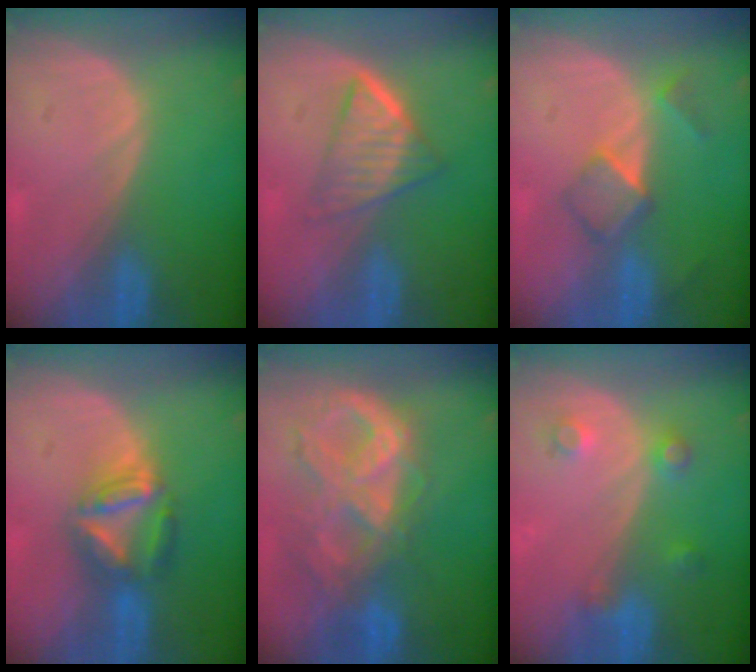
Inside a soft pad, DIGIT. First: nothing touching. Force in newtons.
{"total": 6.6, "press": 5.5, "slide": 3.6}
{"total": 5.0, "press": 4.4, "slide": 2.4}
{"total": 6.6, "press": 6.2, "slide": 2.5}
{"total": 10.6, "press": 8.9, "slide": 5.7}
{"total": 3.7, "press": 3.4, "slide": 1.4}